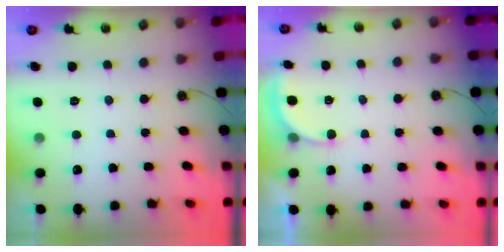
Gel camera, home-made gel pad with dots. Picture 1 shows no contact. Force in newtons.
{"total": 4.3, "press": 4.3, "slide": 0.4}